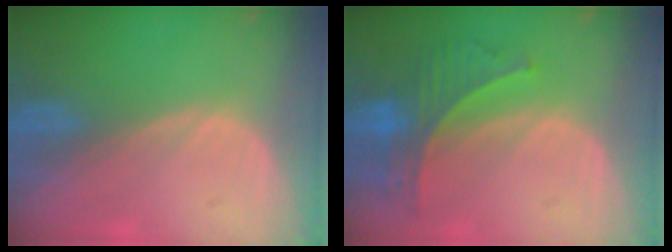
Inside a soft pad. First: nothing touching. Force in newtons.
{"total": 6.9, "press": 6.3, "slide": 2.9}